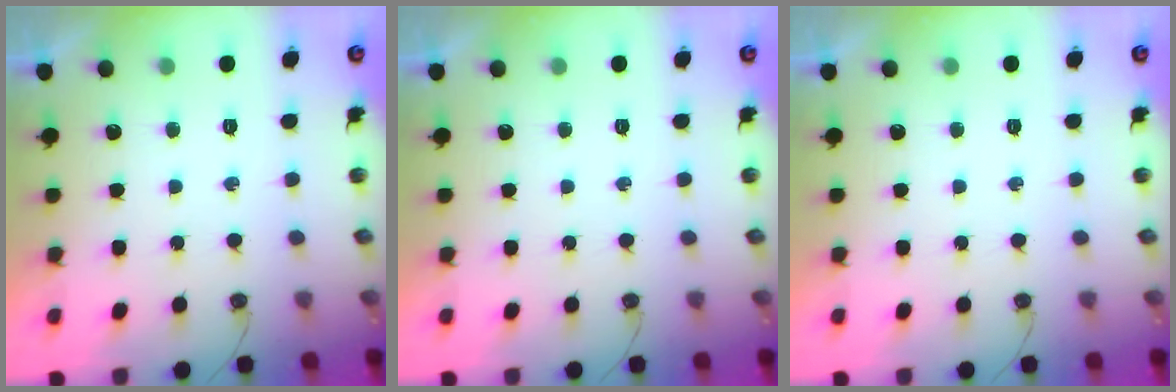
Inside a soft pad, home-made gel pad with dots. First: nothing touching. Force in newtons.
{"total": 0.0}
{"total": 0.0}